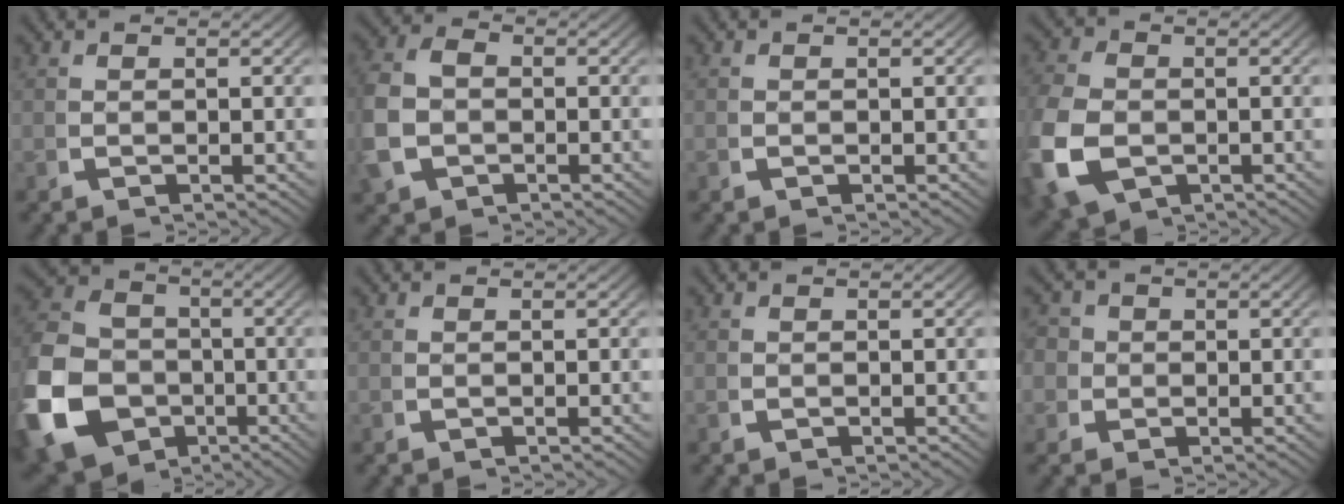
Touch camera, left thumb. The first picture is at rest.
{"total": 6.1, "force": [-0.9, 4.8, 3.6], "torque": [-0.106, -0.019, -0.011]}
{"total": 0.0}
{"total": 7.7, "force": [-2.1, 5.7, 4.8], "torque": [-0.140, -0.036, -0.015]}
{"total": 16.9, "force": [-4.7, 14.1, 8.0], "torque": [-0.213, -0.071, -0.062]}
{"total": 0.0}
{"total": 0.0}
{"total": 4.8, "force": [0.4, 4.3, 2.0], "torque": [-0.045, -0.015, 0.006]}